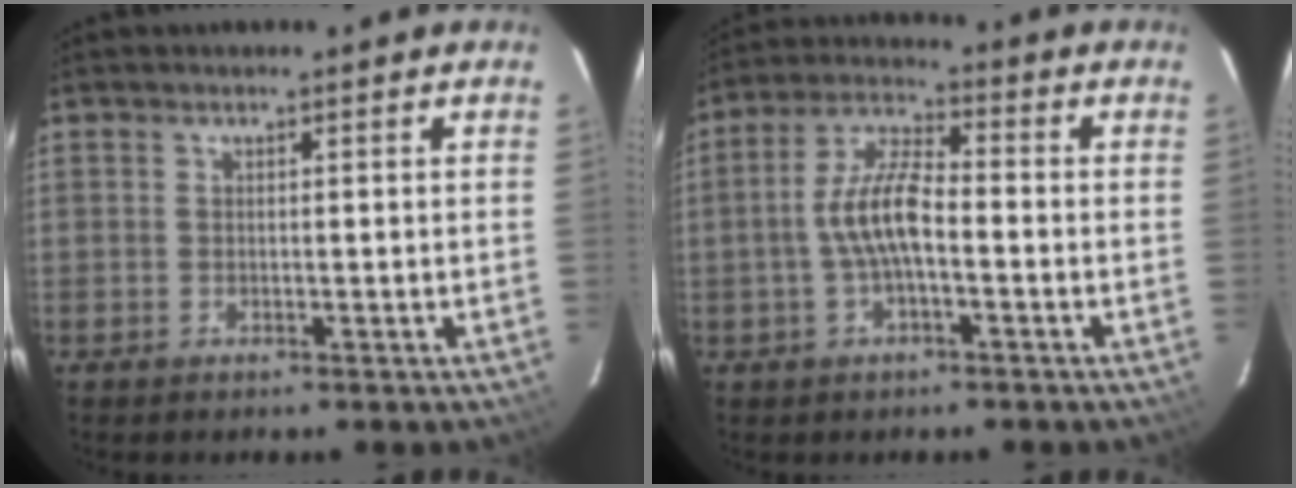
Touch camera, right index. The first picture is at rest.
{"total": 8.6, "force": [-2.0, 2.9, 7.9], "torque": [-0.163, 0.013, -0.039]}